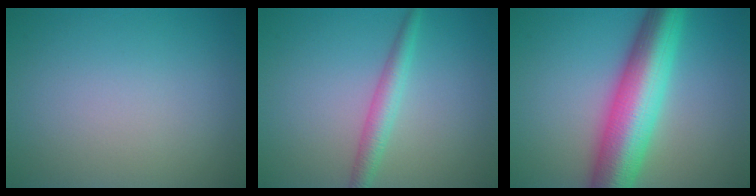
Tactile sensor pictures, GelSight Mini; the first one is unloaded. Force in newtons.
{"total": 2.4, "press": 2.4, "slide": 0.0}
{"total": 10.0, "press": 10.0, "slide": 0.1}